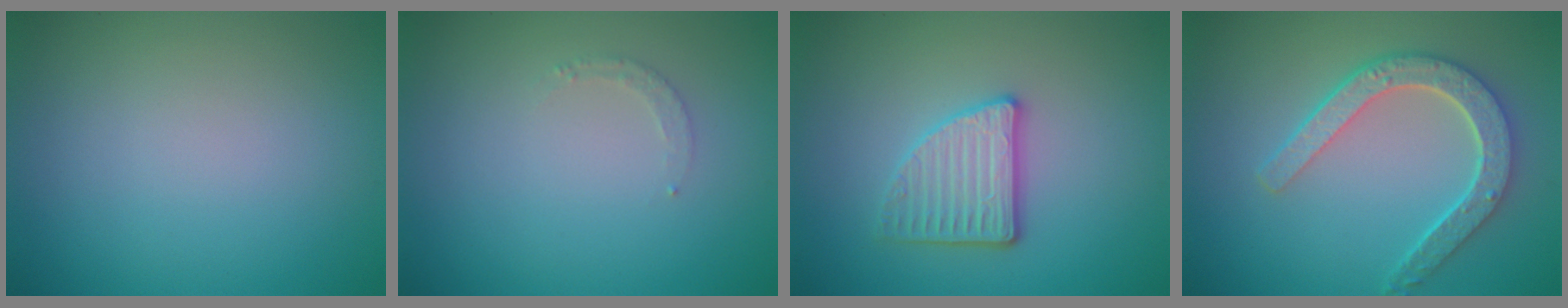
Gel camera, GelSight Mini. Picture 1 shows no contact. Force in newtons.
{"total": 0.9, "press": 0.9, "slide": 0.2}
{"total": 3.3, "press": 3.0, "slide": 1.4}
{"total": 5.1, "press": 4.0, "slide": 3.2}